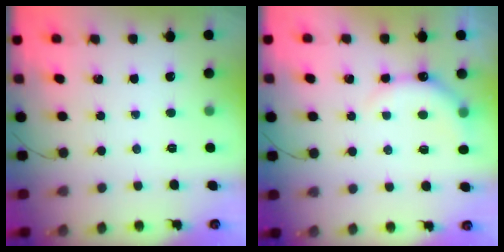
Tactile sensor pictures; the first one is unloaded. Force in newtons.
{"total": 6.4, "press": 6.4, "slide": 0.4}